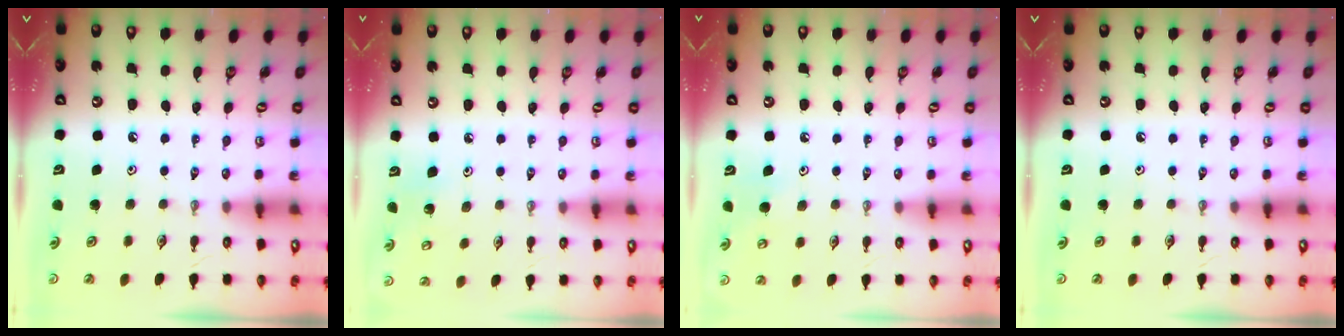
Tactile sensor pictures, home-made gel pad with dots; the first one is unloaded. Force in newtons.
{"total": 4.3, "press": 4.3, "slide": 0.4}
{"total": 6.2, "press": 6.2, "slide": 0.5}
{"total": 0.0}